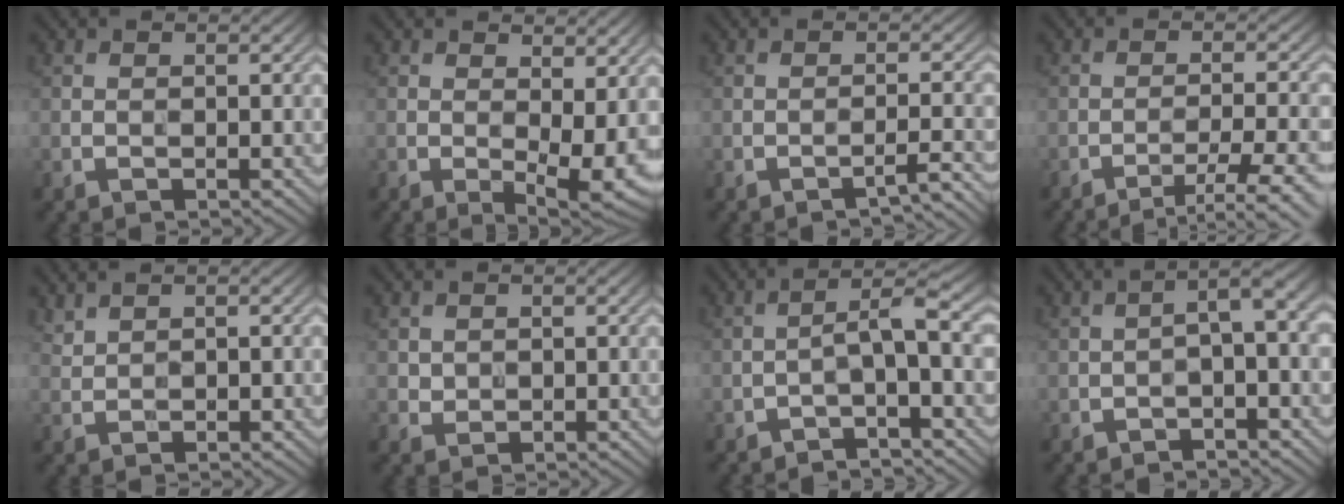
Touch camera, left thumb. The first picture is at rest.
{"total": 6.3, "force": [0.6, 2.5, 5.8], "torque": [-0.089, -0.006, 0.014]}
{"total": 2.3, "force": [-2.0, -0.2, 1.2], "torque": [-0.017, 0.017, -0.035]}
{"total": 5.8, "force": [-3.8, 0.7, 4.4], "torque": [-0.077, 0.014, -0.056]}
{"total": 1.6, "force": [1.3, 0.4, 0.9], "torque": [-0.025, 0.009, 0.028]}
{"total": 1.2, "force": [0.6, 1.0, 0.3], "torque": [-0.012, 0.000, 0.011]}
{"total": 3.4, "force": [-1.5, 0.3, 3.0], "torque": [-0.053, 0.019, -0.036]}
{"total": 3.4, "force": [-1.0, 0.6, 3.2], "torque": [-0.051, 0.015, -0.024]}